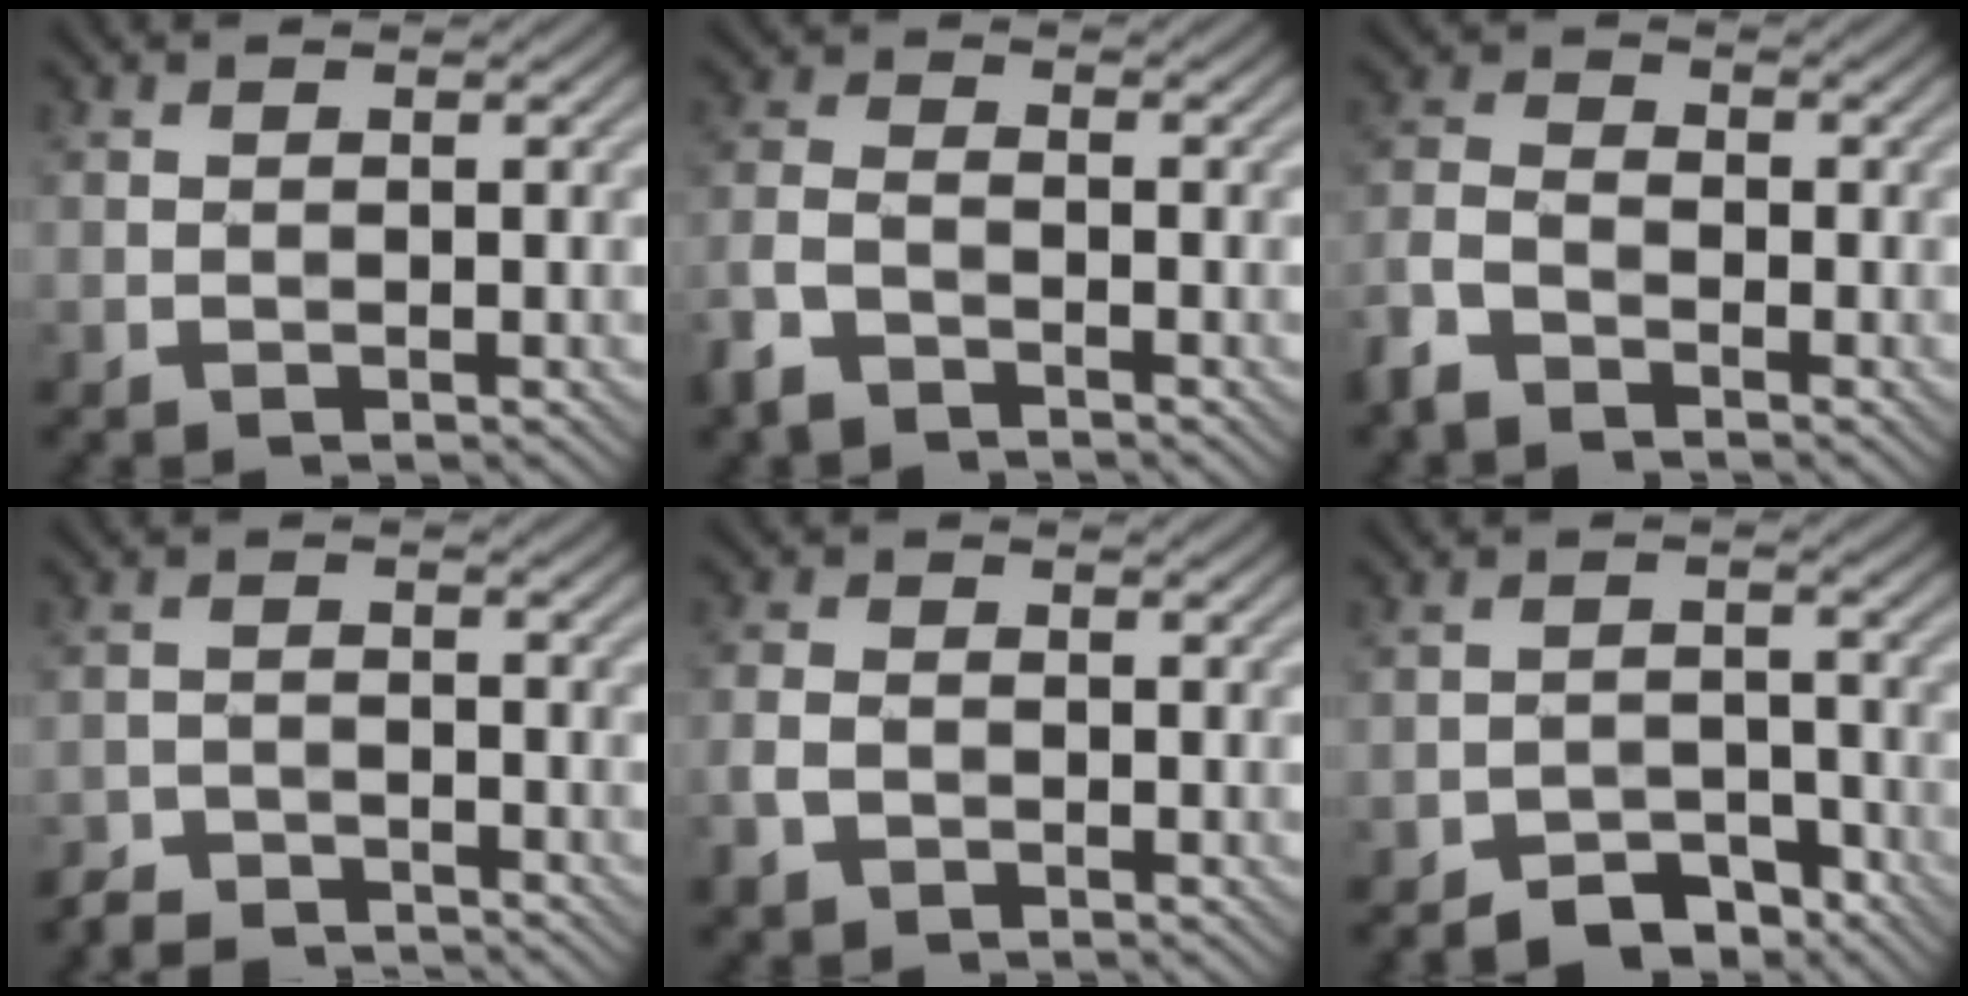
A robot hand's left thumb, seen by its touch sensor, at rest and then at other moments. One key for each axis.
{"total": 4.8, "fx": -3.5, "fy": 2.2, "fz": 2.5, "tx": -0.062, "ty": -0.006, "tz": -0.084}
{"total": 5.1, "fx": -3.6, "fy": 2.5, "fz": 2.5, "tx": -0.064, "ty": -0.003, "tz": -0.091}
{"total": 4.0, "fx": -3.8, "fy": 0.9, "fz": 0.8, "tx": -0.010, "ty": -0.002, "tz": -0.077}
{"total": 3.3, "fx": -1.7, "fy": 2.3, "fz": 1.7, "tx": -0.049, "ty": -0.006, "tz": -0.042}
{"total": 5.3, "fx": -4.5, "fy": 2.3, "fz": 1.7, "tx": -0.020, "ty": 0.005, "tz": -0.075}